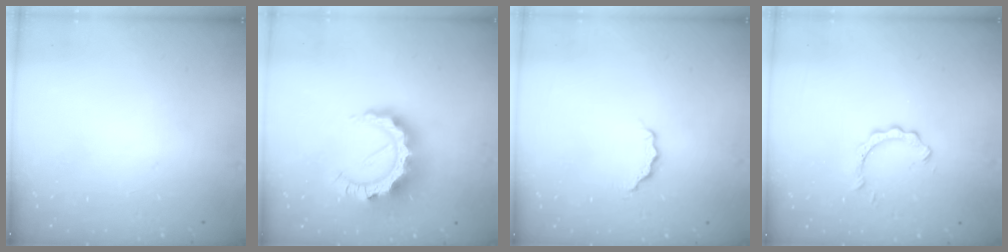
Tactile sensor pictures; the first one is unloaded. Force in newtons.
{"total": 16.9, "press": 16.8, "slide": 1.5}
{"total": 4.3, "press": 4.3, "slide": 0.4}
{"total": 2.8, "press": 2.8, "slide": 0.2}